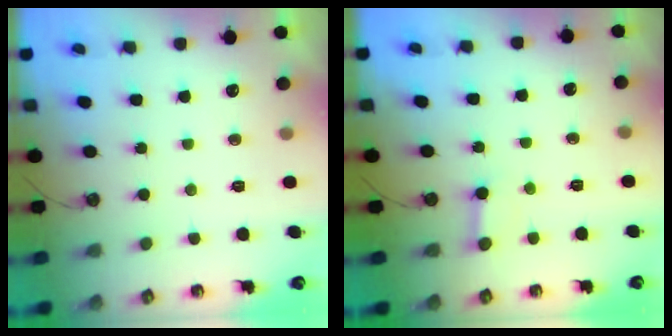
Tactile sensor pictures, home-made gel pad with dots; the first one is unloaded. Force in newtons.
{"total": 3.4, "press": 3.4, "slide": 0.5}